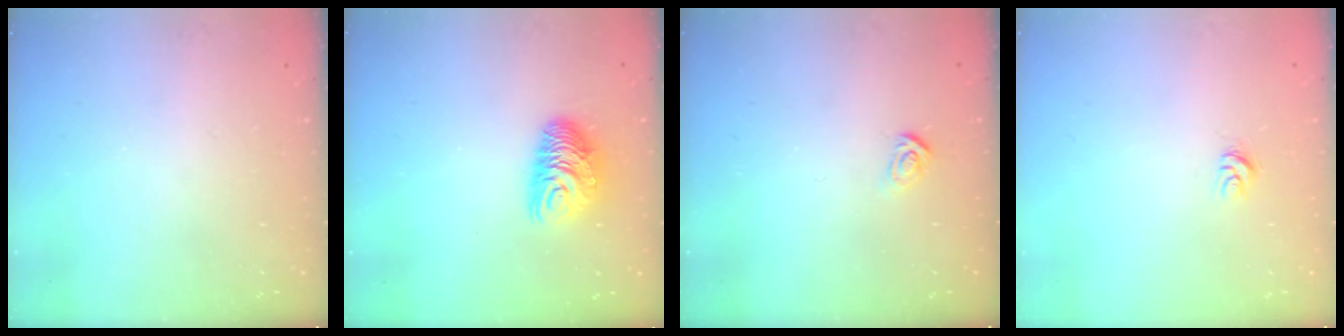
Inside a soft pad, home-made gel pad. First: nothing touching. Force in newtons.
{"total": 9.8, "press": 9.8, "slide": 0.2}
{"total": 2.6, "press": 2.6, "slide": 0.3}
{"total": 4.2, "press": 4.2, "slide": 0.2}